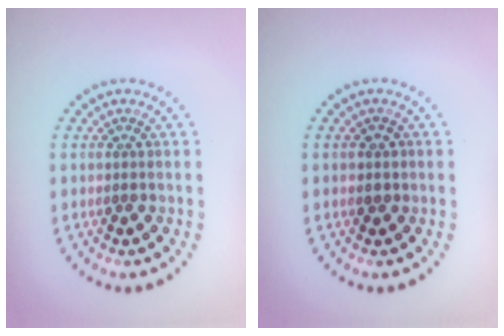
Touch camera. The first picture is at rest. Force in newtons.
{"total": 1.0, "press": 1.0, "slide": 0.4}